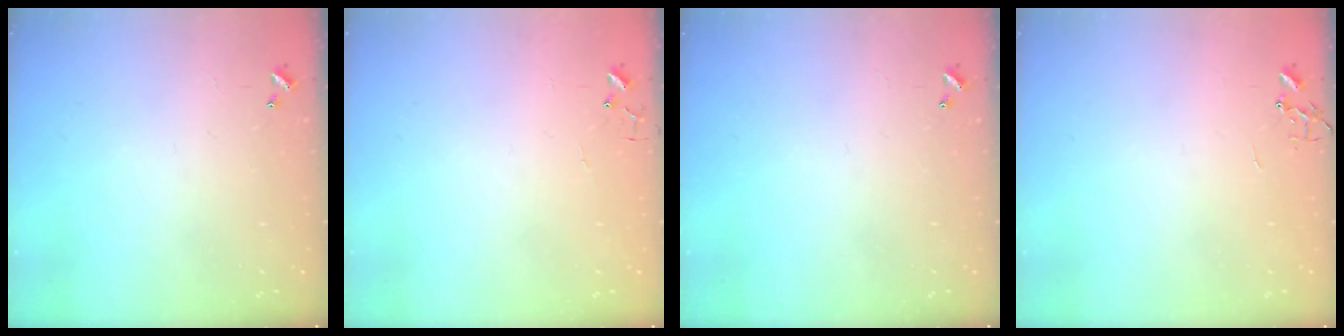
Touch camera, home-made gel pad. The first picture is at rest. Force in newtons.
{"total": 4.2, "press": 4.1, "slide": 0.3}
{"total": 0.0}
{"total": 0.0}